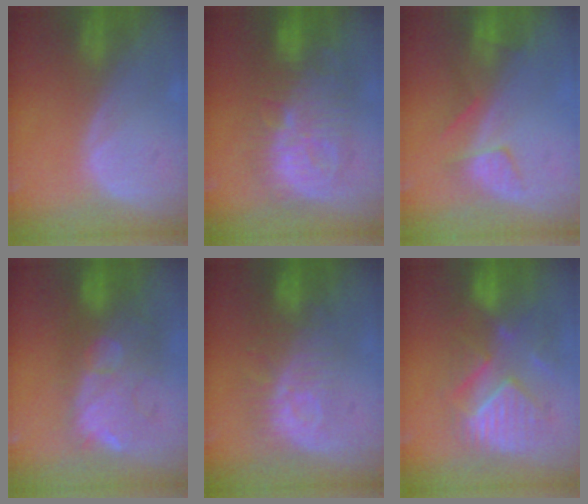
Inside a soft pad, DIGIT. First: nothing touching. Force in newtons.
{"total": 10.8, "press": 10.8, "slide": 0.5}
{"total": 4.2, "press": 4.1, "slide": 1.3}
{"total": 9.8, "press": 9.5, "slide": 2.7}
{"total": 9.7, "press": 8.8, "slide": 4.0}
{"total": 9.8, "press": 9.3, "slide": 3.1}